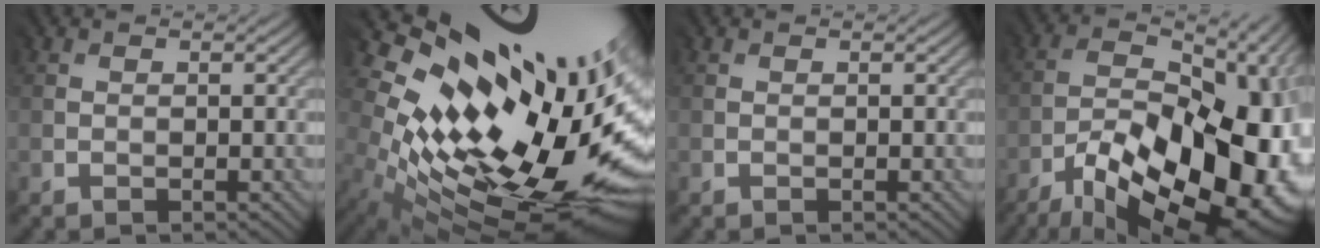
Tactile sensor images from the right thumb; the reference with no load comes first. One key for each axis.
{"total": 17.9, "fx": 5.3, "fy": 8.9, "fz": 14.7, "tx": -0.242, "ty": -0.026, "tz": 0.113}
{"total": 0.0}
{"total": 20.2, "fx": -8.8, "fy": 10.0, "fz": 15.2, "tx": -0.204, "ty": -0.026, "tz": -0.126}